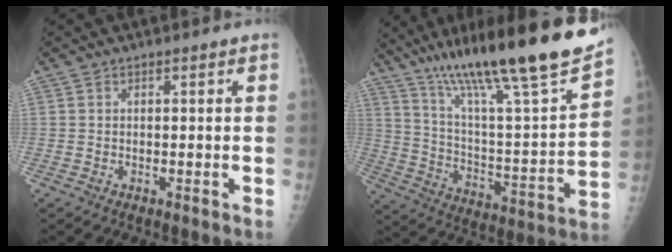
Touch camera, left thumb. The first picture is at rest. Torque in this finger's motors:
{"motor_torque": [1.32, -0.77, 1.41, -1.36, 0.13]}